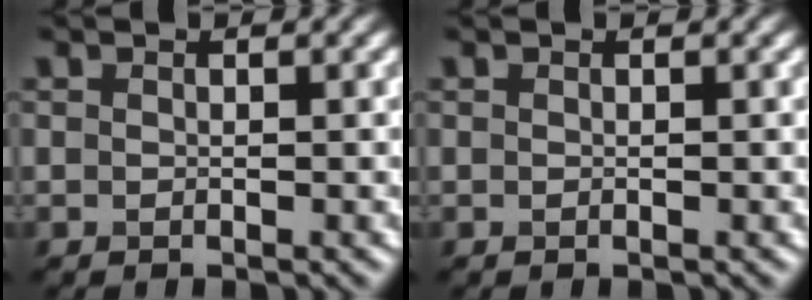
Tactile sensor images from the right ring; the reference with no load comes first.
{"total": 0.0}